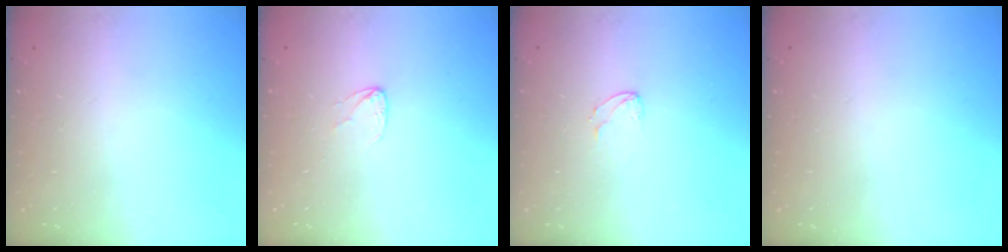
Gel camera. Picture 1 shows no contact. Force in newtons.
{"total": 3.6, "press": 3.6, "slide": 0.3}
{"total": 3.1, "press": 3.1, "slide": 0.2}
{"total": 0.0}